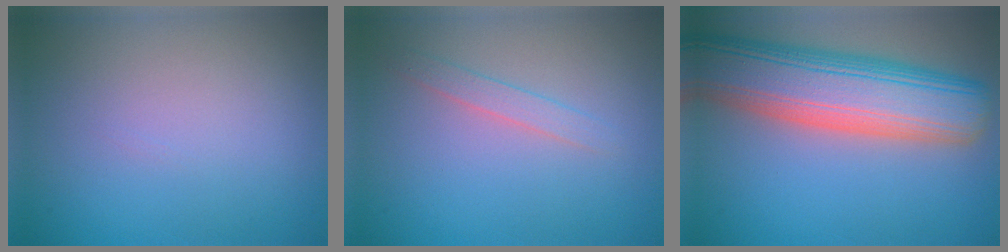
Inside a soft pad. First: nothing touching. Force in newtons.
{"total": 1.4, "press": 1.3, "slide": 0.1}
{"total": 12.1, "press": 12.0, "slide": 1.3}